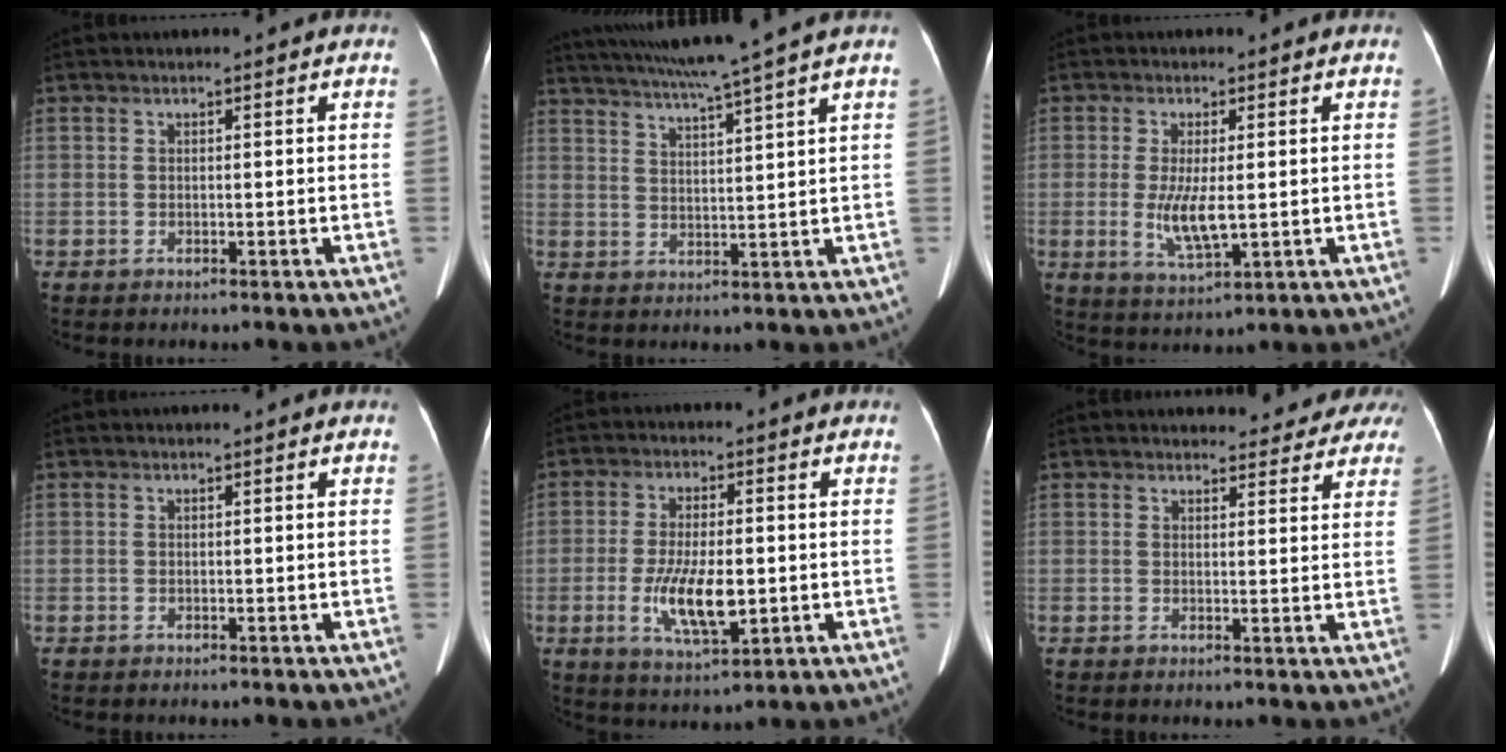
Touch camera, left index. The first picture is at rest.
{"total": 11.4, "force": [9.4, -2.4, 5.9], "torque": [-0.104, -0.002, 0.143]}
{"total": 5.9, "force": [-0.3, 1.5, 5.7], "torque": [-0.121, -0.016, -0.002]}
{"total": 0.0}
{"total": 9.0, "force": [-1.7, 2.9, 8.4], "torque": [-0.166, -0.012, -0.024]}
{"total": 10.6, "force": [10.0, 3.0, 1.9], "torque": [0.007, -0.001, 0.091]}